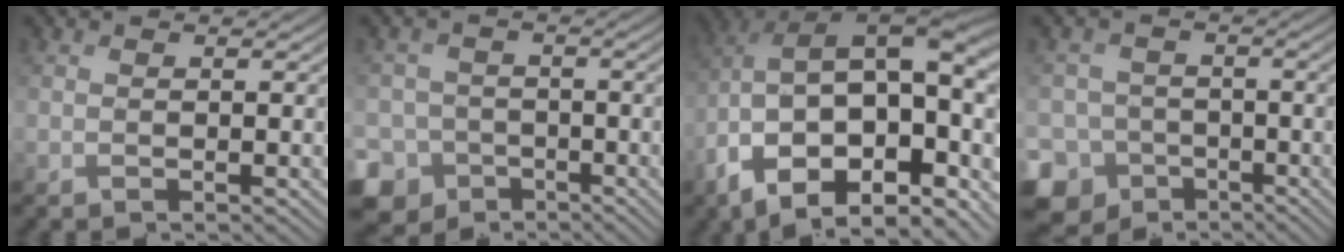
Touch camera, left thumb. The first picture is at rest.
{"total": 9.3, "force": [-4.3, 8.0, 1.9], "torque": [-0.076, -0.021, -0.091]}
{"total": 19.5, "force": [-6.0, 11.5, 14.5], "torque": [-0.257, -0.024, -0.078]}
{"total": 10.7, "force": [-5.2, 9.0, 2.4], "torque": [-0.091, -0.028, -0.103]}